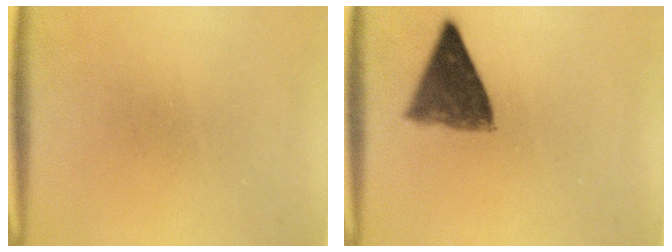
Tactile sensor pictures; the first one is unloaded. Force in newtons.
{"total": 8.0}